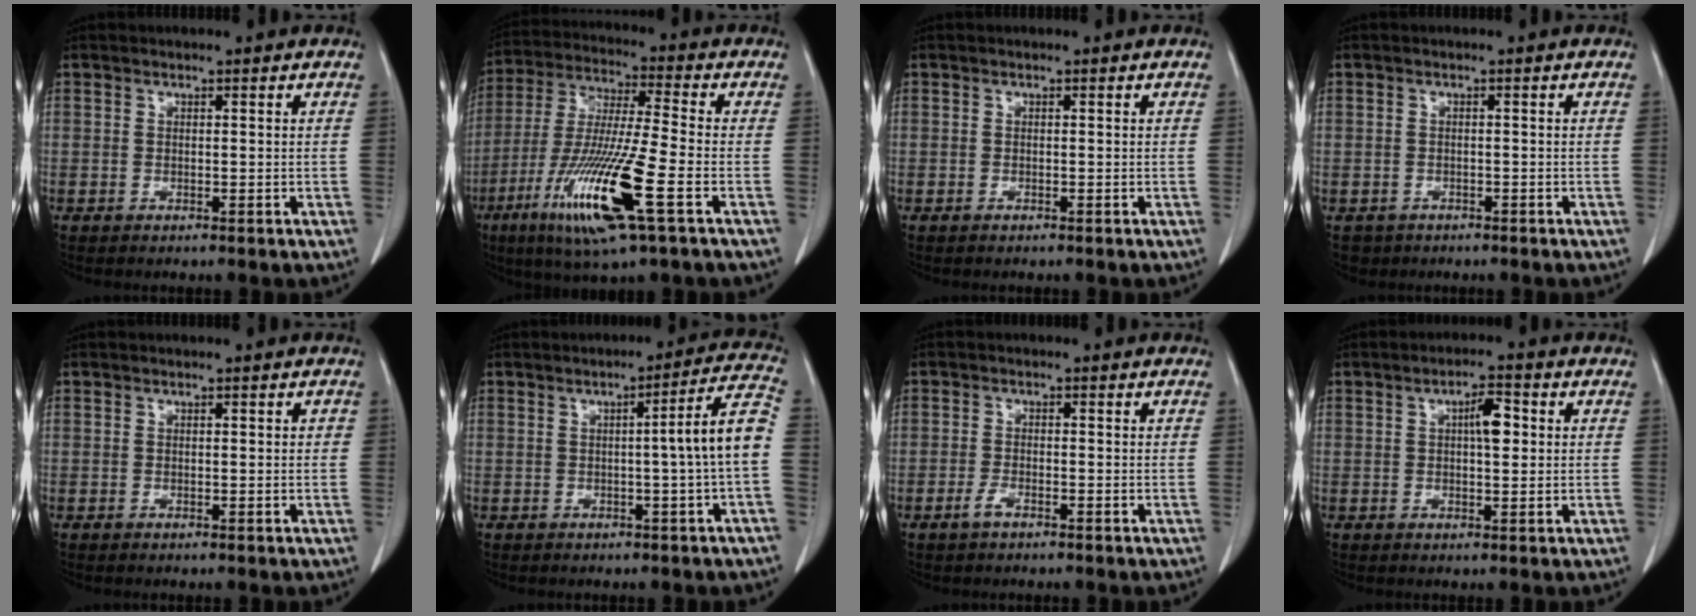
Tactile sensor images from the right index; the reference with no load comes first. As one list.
[{"total": 16.8, "force": [-6.7, 0.6, 15.4], "torque": [-0.320, -0.031, -0.125]}, {"total": 0.0}, {"total": 2.8, "force": [-1.6, 2.3, 0.0], "torque": [0.001, 0.004, -0.025]}, {"total": 0.7, "force": [0.1, 0.3, 0.6], "torque": [-0.010, 0.002, 0.002]}, {"total": 7.9, "force": [-0.8, -1.3, 7.8], "torque": [-0.099, 0.015, -0.014]}, {"total": 1.8, "force": [-1.1, 0.5, 1.3], "torque": [-0.026, 0.000, -0.022]}, {"total": 4.2, "force": [0.9, 1.2, 3.9], "torque": [-0.066, 0.008, 0.012]}]